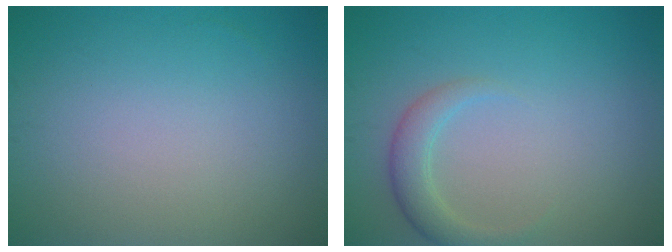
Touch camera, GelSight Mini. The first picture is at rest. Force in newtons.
{"total": 2.4, "press": 2.4, "slide": 0.2}